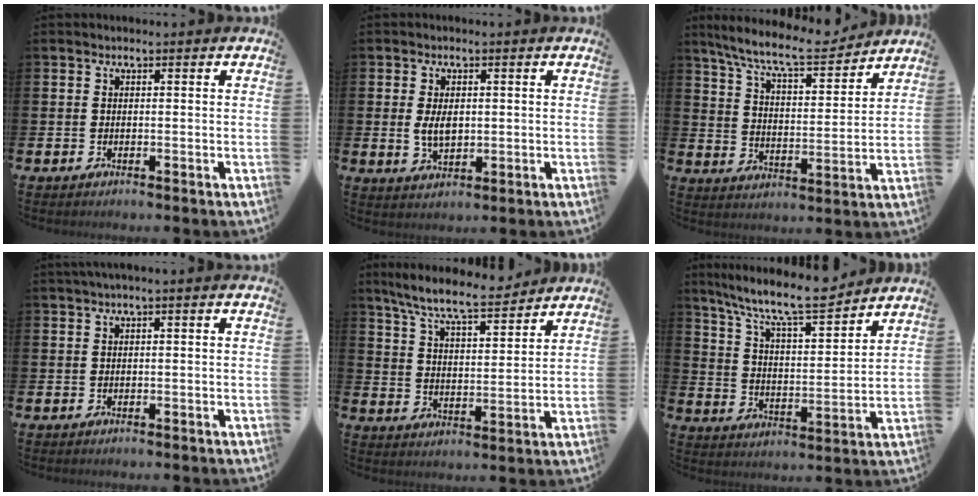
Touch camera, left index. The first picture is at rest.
{"total": 3.6, "force": [0.4, 2.1, 2.9], "torque": [-0.043, 0.000, 0.003]}
{"total": 9.6, "force": [8.7, 1.5, 3.8], "torque": [-0.103, -0.053, 0.152]}
{"total": 0.8, "force": [0.0, 0.0, 0.8], "torque": [-0.020, 0.001, 0.001]}
{"total": 8.5, "force": [7.8, 0.9, 3.4], "torque": [-0.096, -0.041, 0.139]}
{"total": 10.1, "force": [9.2, 1.2, 4.0], "torque": [-0.108, -0.062, 0.160]}